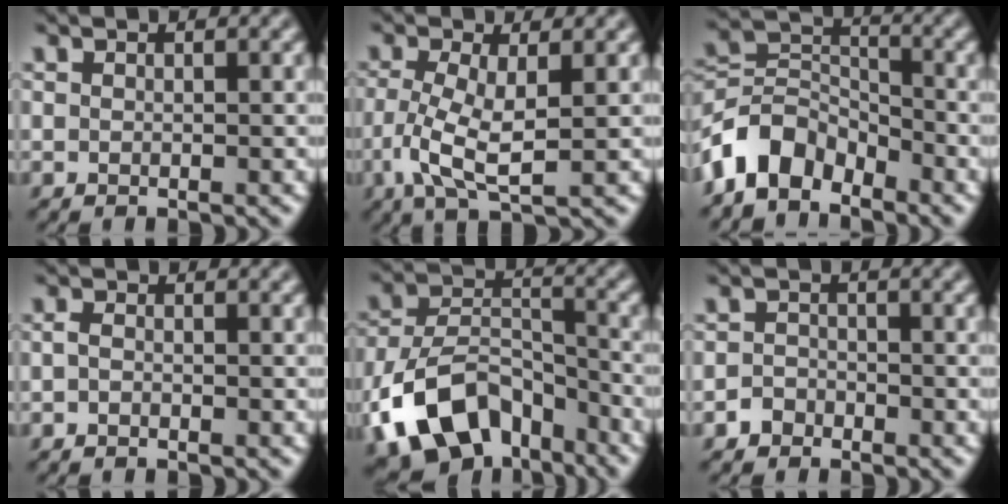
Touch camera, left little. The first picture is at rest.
{"total": 4.7, "force": [-0.7, 1.5, 4.4], "torque": [-0.101, -0.004, -0.013]}
{"total": 5.6, "force": [-4.0, 3.1, 2.4], "torque": [-0.044, 0.009, -0.088]}
{"total": 0.9, "force": [-0.4, 0.5, 0.6], "torque": [-0.015, 0.002, -0.013]}
{"total": 11.0, "force": [-6.4, 6.3, 6.2], "torque": [-0.118, 0.002, -0.124]}
{"total": 1.5, "force": [-1.1, 1.0, 0.1], "torque": [0.007, 0.006, -0.026]}